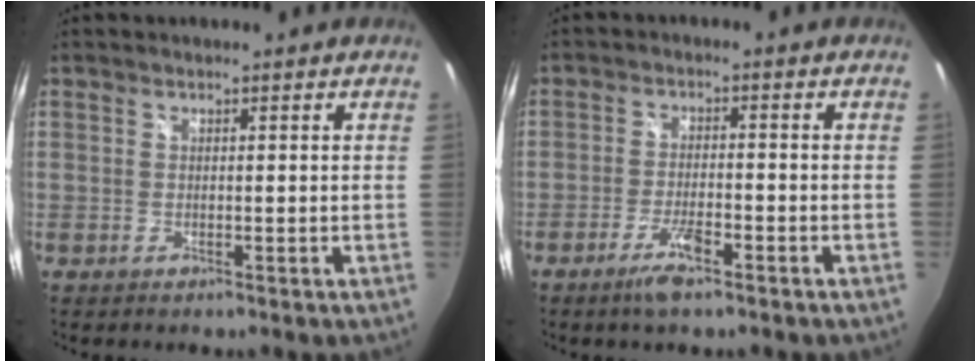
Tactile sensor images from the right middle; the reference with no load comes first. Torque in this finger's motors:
{"motor_torque": [0.72, -0.57, 0.24, 0.08]}